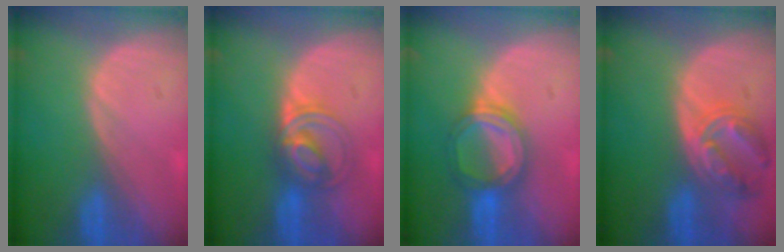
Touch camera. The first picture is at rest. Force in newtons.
{"total": 5.7, "press": 5.6, "slide": 0.4}
{"total": 5.9, "press": 5.5, "slide": 2.0}
{"total": 7.9, "press": 6.9, "slide": 3.9}